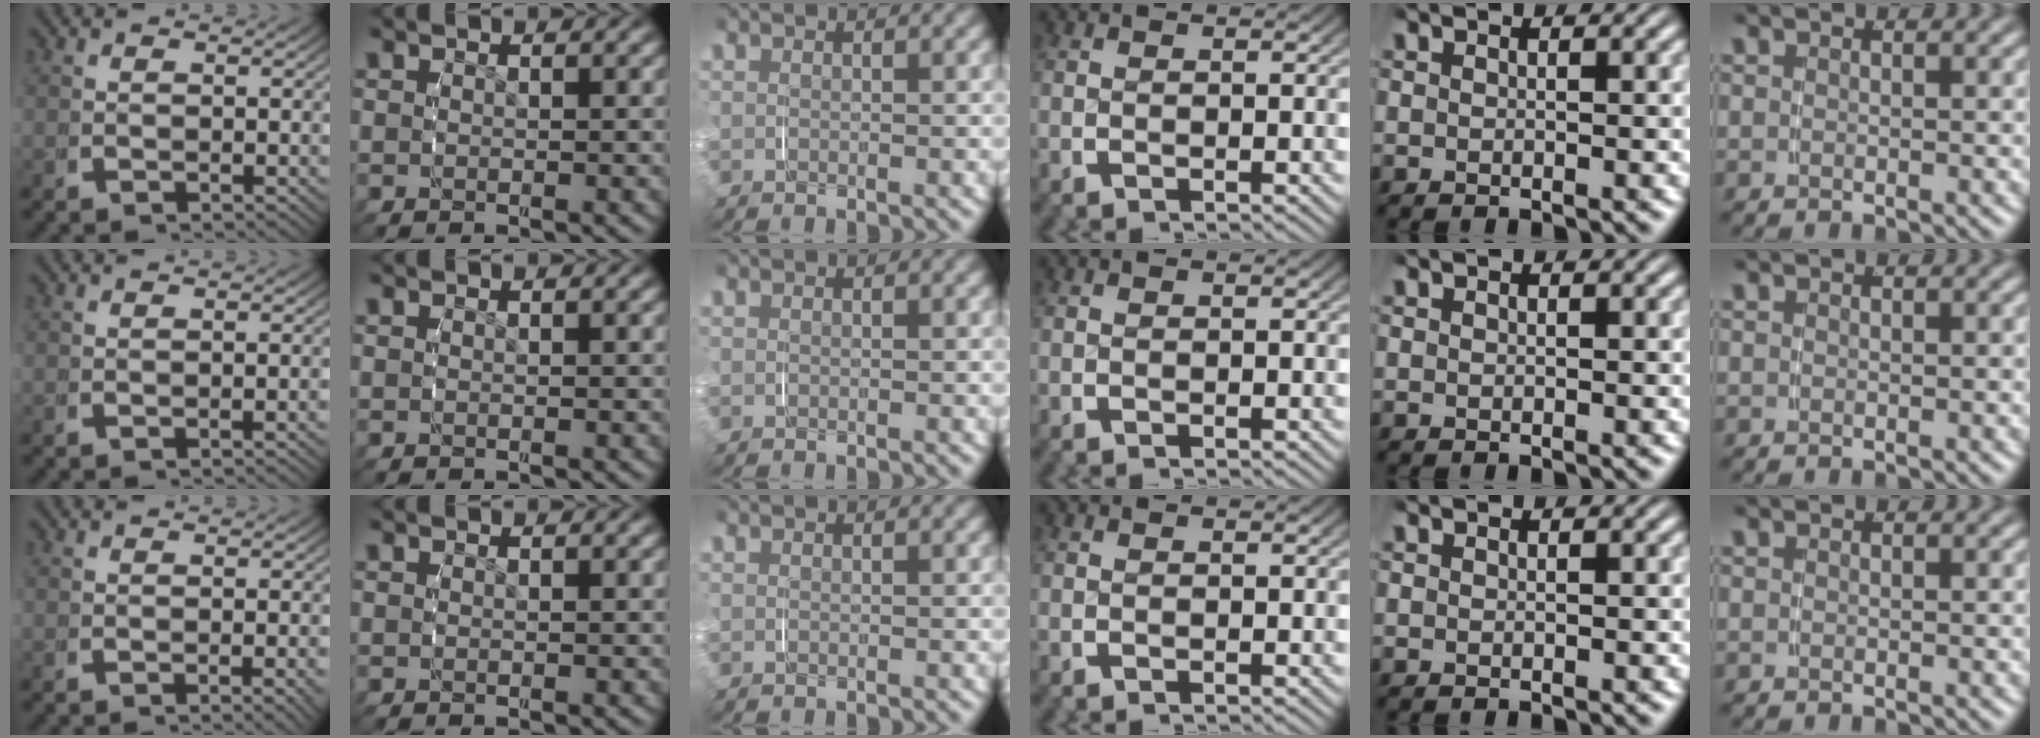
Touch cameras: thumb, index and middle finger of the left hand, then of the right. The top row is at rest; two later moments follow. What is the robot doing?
{"motion": "grasp_and_lifting", "object": "measuring cup"}